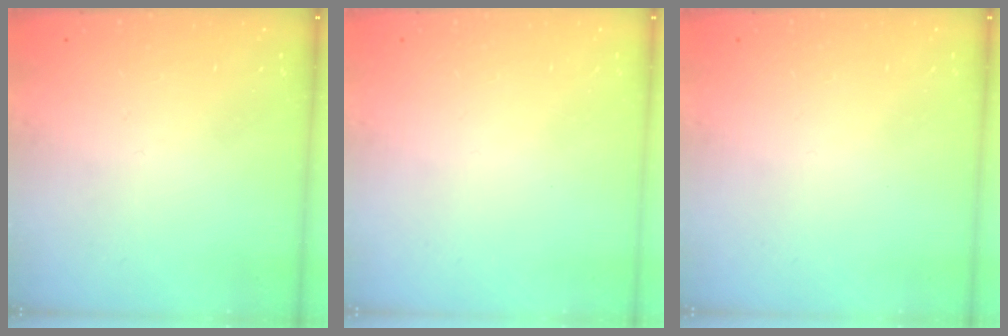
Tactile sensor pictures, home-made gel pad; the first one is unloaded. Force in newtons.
{"total": 0.0}
{"total": 0.0}